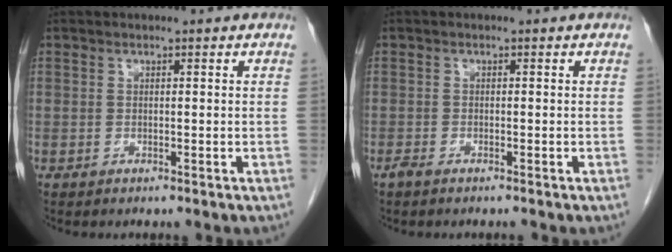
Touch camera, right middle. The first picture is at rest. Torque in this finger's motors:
{"motor_torque": [0.08, -0.06, -0.03, 0.00]}